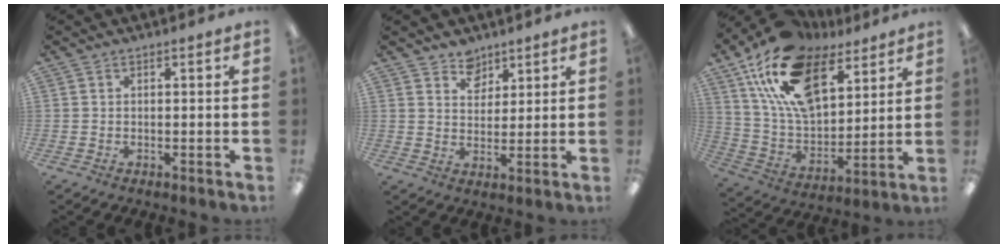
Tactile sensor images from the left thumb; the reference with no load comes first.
{"total": 5.5, "force": [4.5, 3.2, 0.5], "torque": [-0.004, -0.025, 0.081]}
{"total": 21.8, "force": [12.8, 11.5, 13.4], "torque": [-0.264, -0.057, 0.231]}